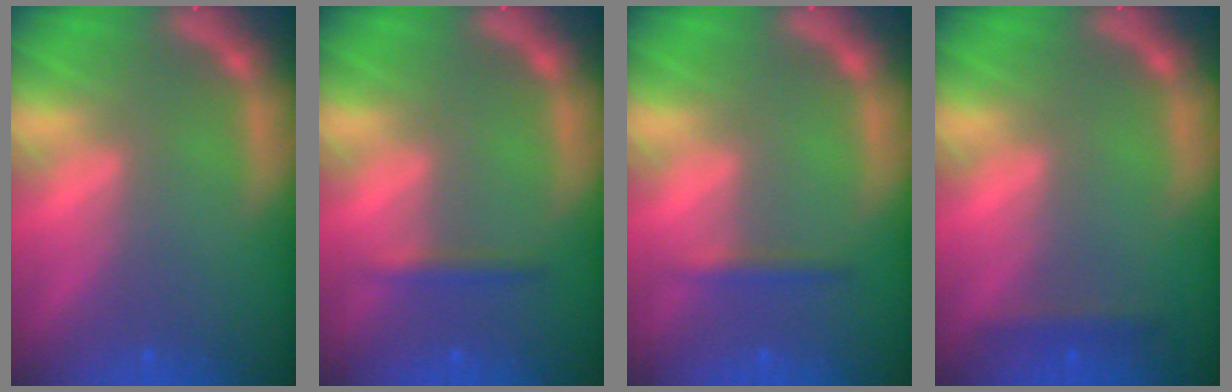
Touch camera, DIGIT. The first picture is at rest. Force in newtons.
{"total": 1.4}
{"total": 1.4}
{"total": 1.4}